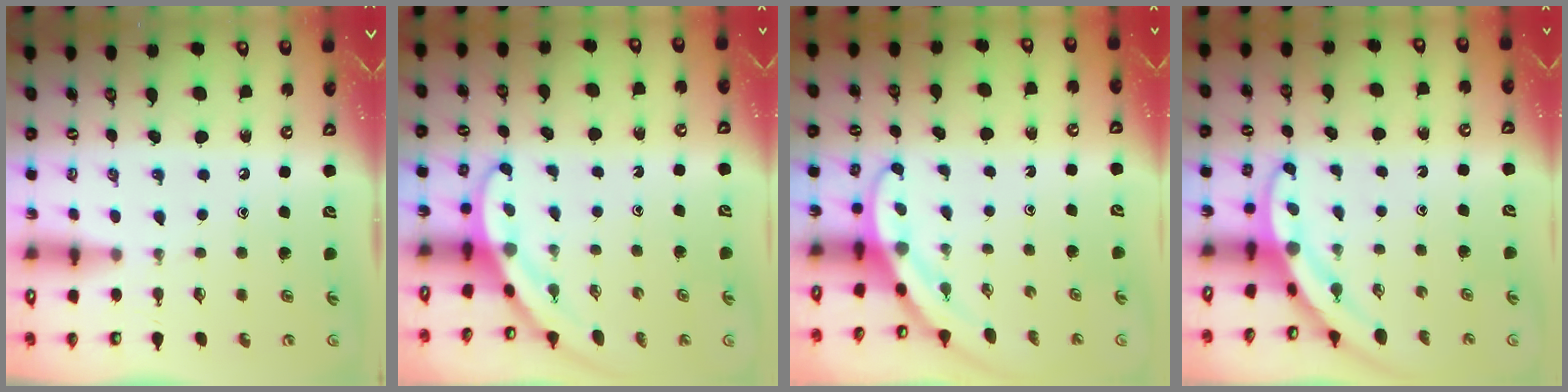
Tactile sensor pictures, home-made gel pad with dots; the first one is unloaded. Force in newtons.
{"total": 3.5, "press": 3.5, "slide": 0.1}
{"total": 3.1, "press": 3.1, "slide": 0.1}
{"total": 3.4, "press": 3.4, "slide": 0.2}